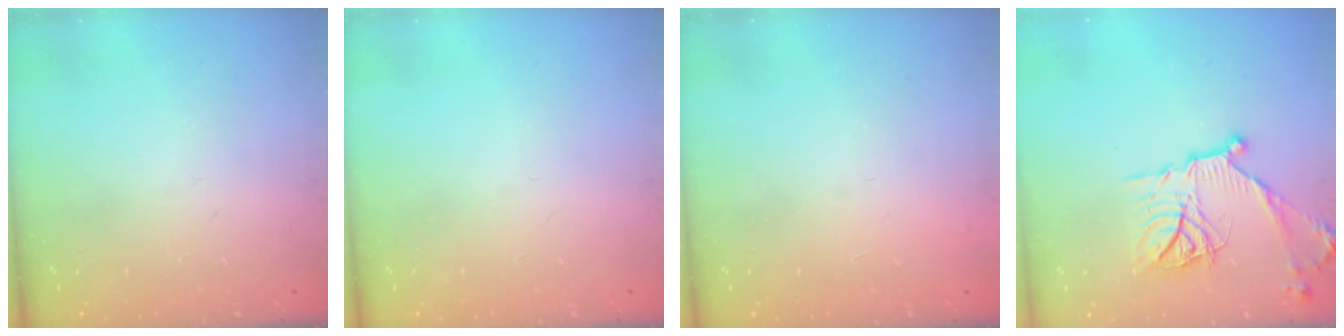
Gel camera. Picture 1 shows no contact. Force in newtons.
{"total": 0.0}
{"total": 3.4, "press": 3.4, "slide": 0.1}
{"total": 16.2, "press": 16.2, "slide": 0.4}